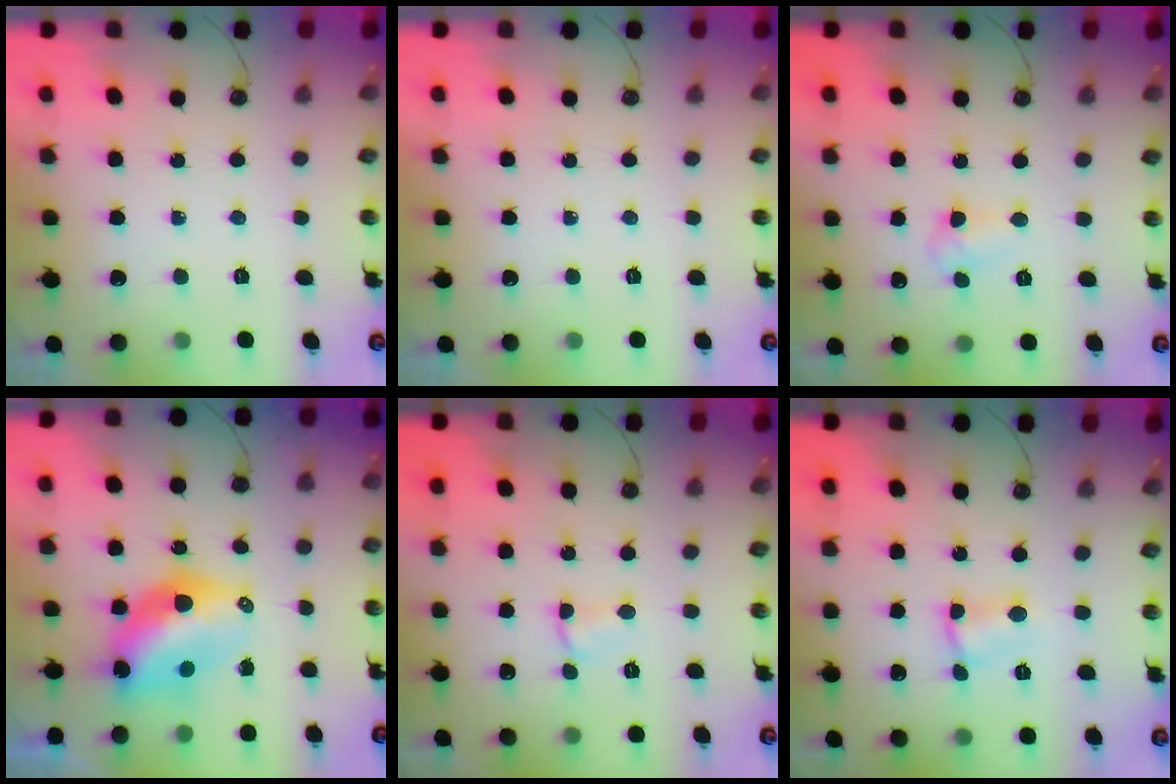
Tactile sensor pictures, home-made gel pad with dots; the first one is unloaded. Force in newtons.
{"total": 0.0}
{"total": 3.8, "press": 3.7, "slide": 0.6}
{"total": 9.5, "press": 9.4, "slide": 0.8}
{"total": 1.9, "press": 1.9, "slide": 0.3}
{"total": 2.1, "press": 2.1, "slide": 0.2}